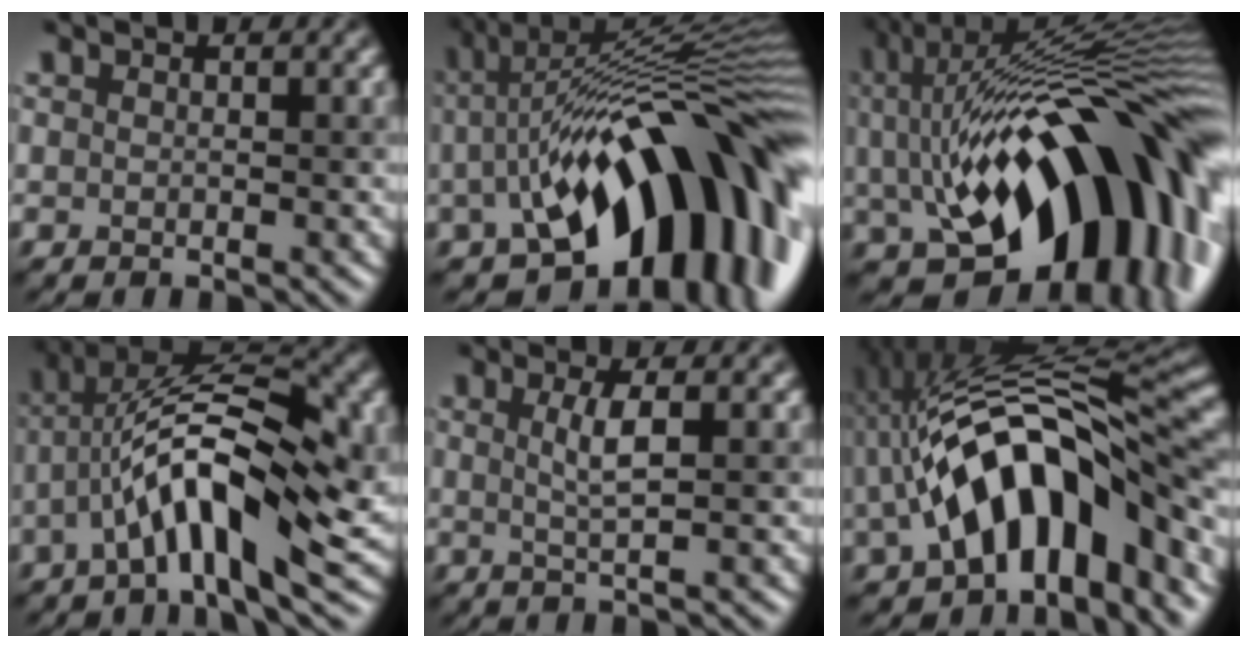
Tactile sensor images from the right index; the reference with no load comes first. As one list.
[{"total": 16.7, "force": [-3.2, 8.4, 14.0], "torque": [-0.187, 0.030, -0.060]}, {"total": 17.7, "force": [-0.2, 9.4, 15.0], "torque": [-0.214, 0.025, -0.007]}, {"total": 10.7, "force": [-1.9, 3.6, 9.8], "torque": [-0.165, 0.016, -0.043]}, {"total": 2.8, "force": [0.4, 0.5, 2.7], "torque": [-0.049, 0.001, 0.003]}, {"total": 12.3, "force": [-2.3, 6.2, 10.4], "torque": [-0.145, 0.018, -0.044]}]